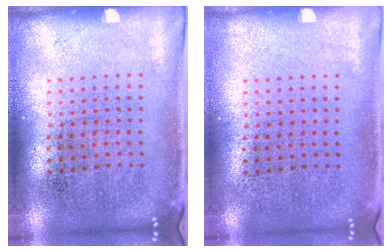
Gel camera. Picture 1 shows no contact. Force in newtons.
{"total": 0.0}